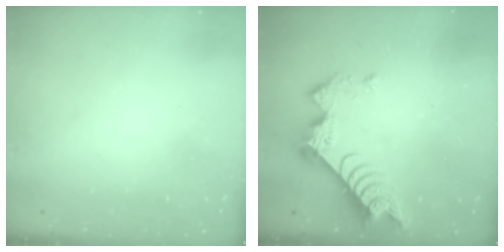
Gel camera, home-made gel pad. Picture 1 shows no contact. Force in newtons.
{"total": 9.9, "press": 9.9, "slide": 0.8}